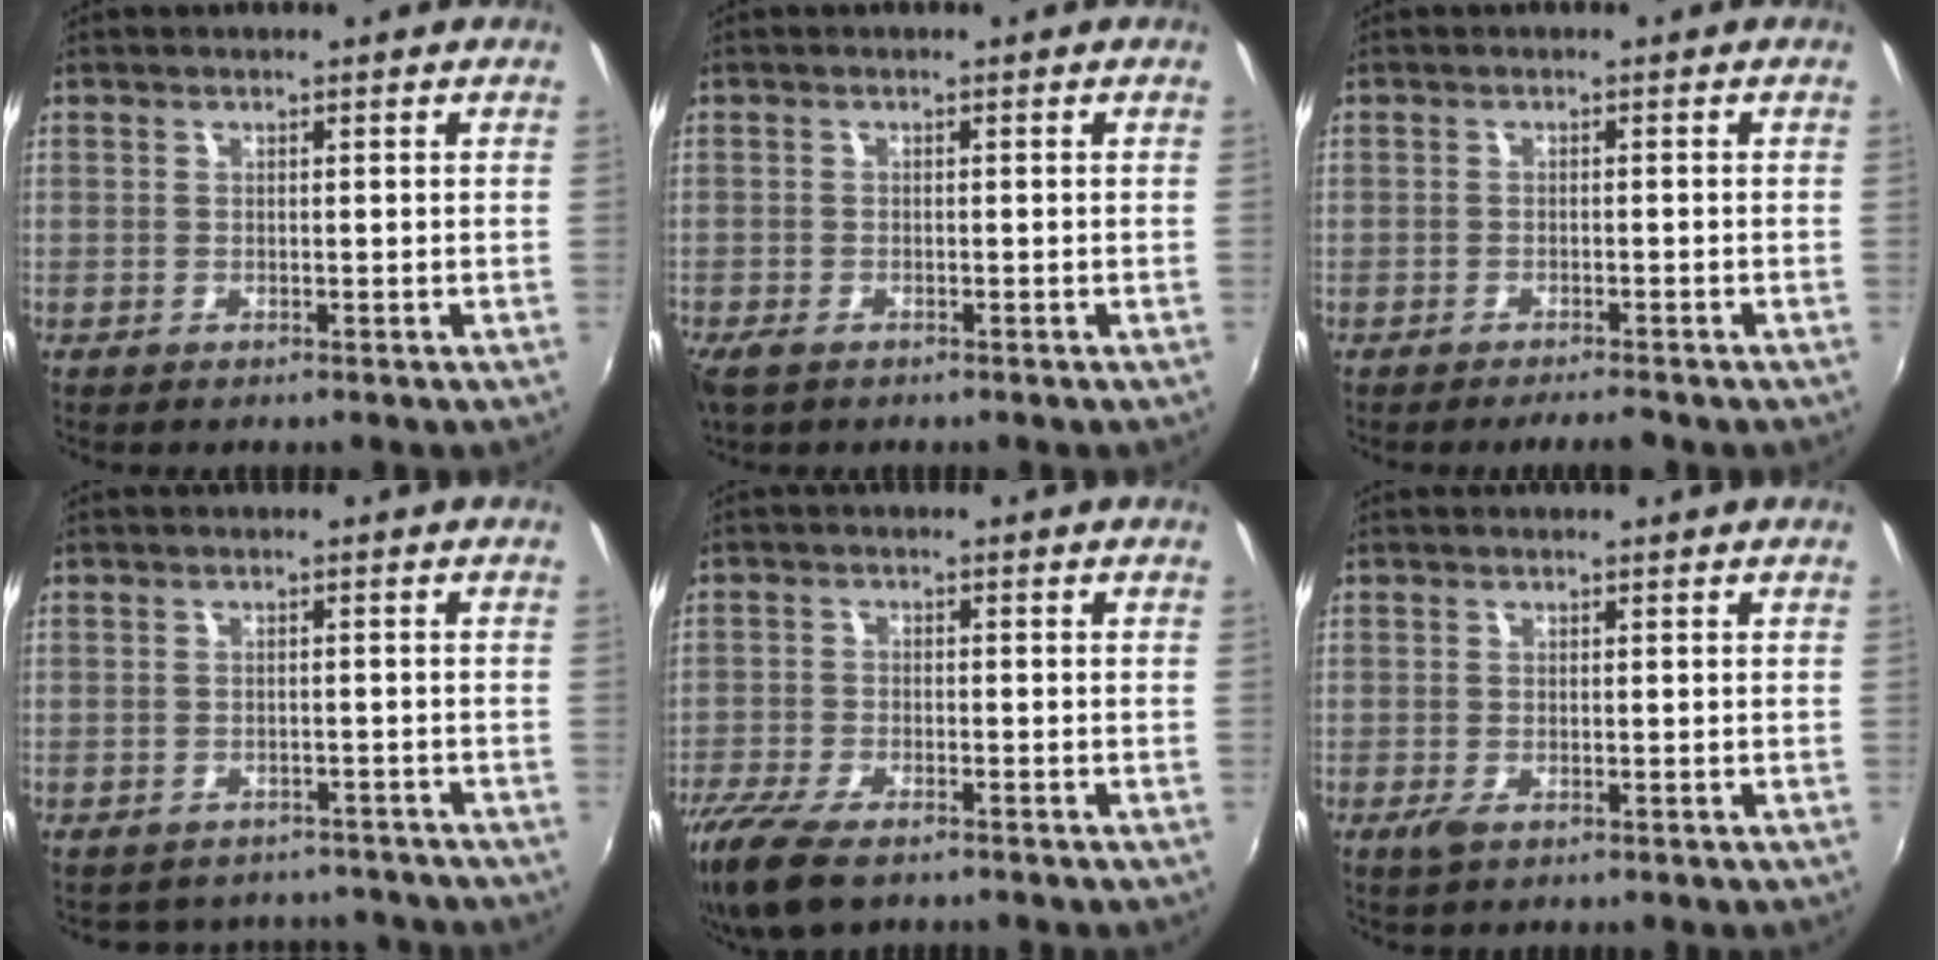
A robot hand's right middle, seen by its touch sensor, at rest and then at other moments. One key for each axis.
{"total": 3.0, "fx": -2.1, "fy": 1.4, "fz": 1.6, "tx": -0.037, "ty": -0.012, "tz": -0.040}
{"total": 3.2, "fx": -2.9, "fy": 0.3, "fz": 1.3, "tx": -0.032, "ty": -0.004, "tz": -0.045}
{"total": 10.1, "fx": -8.9, "fy": 4.1, "fz": 2.3, "tx": -0.052, "ty": 0.007, "tz": -0.108}
{"total": 11.6, "fx": -8.8, "fy": 3.9, "fz": 6.5, "tx": -0.162, "ty": -0.044, "tz": -0.164}
{"total": 1.6, "fx": -0.8, "fy": 0.6, "fz": 1.3, "tx": -0.027, "ty": -0.006, "tz": -0.015}